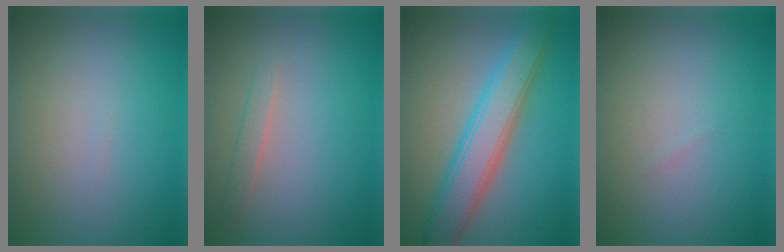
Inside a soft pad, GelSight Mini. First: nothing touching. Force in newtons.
{"total": 1.2, "press": 1.2, "slide": 0.1}
{"total": 5.8, "press": 5.8, "slide": 0.2}
{"total": 0.0}